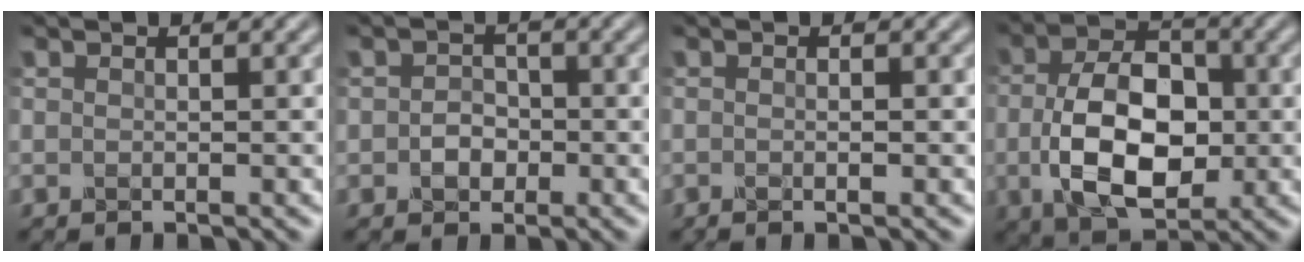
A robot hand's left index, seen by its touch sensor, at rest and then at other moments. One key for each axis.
{"total": 1.5, "fx": -0.4, "fy": 1.3, "fz": 0.6, "tx": -0.010, "ty": 0.006, "tz": -0.010}
{"total": 1.3, "fx": -0.2, "fy": 0.5, "fz": 1.2, "tx": -0.001, "ty": 0.002, "tz": -0.012}
{"total": 9.1, "fx": -1.0, "fy": 5.6, "fz": 7.1, "tx": -0.145, "ty": 0.001, "tz": -0.018}